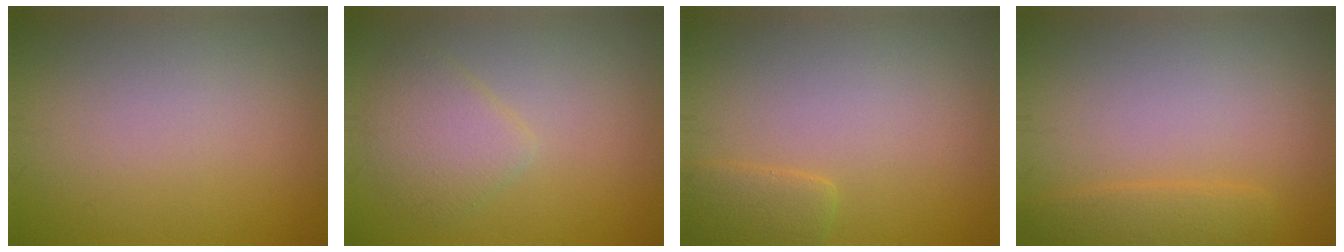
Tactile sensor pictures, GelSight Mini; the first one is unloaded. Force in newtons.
{"total": 3.0, "press": 3.0, "slide": 0.2}
{"total": 1.9, "press": 1.8, "slide": 0.3}
{"total": 2.1, "press": 2.1, "slide": 0.1}